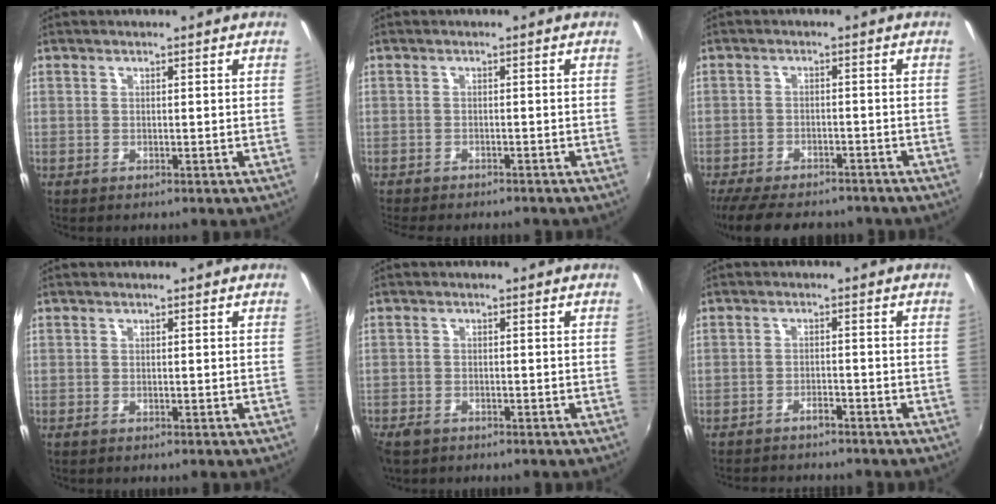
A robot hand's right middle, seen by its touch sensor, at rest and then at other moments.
{"total": 5.7, "force": [-5.1, 1.1, 2.2], "torque": [-0.056, -0.018, -0.078]}
{"total": 13.8, "force": [-11.3, 5.0, 6.2], "torque": [-0.143, -0.022, -0.171]}
{"total": 0.5, "force": [-0.4, 0.1, 0.2], "torque": [-0.005, -0.002, -0.010]}
{"total": 4.0, "force": [-3.0, 2.0, 1.6], "torque": [-0.047, -0.010, -0.055]}
{"total": 6.2, "force": [-5.7, 1.4, 2.1], "torque": [-0.058, -0.006, -0.082]}